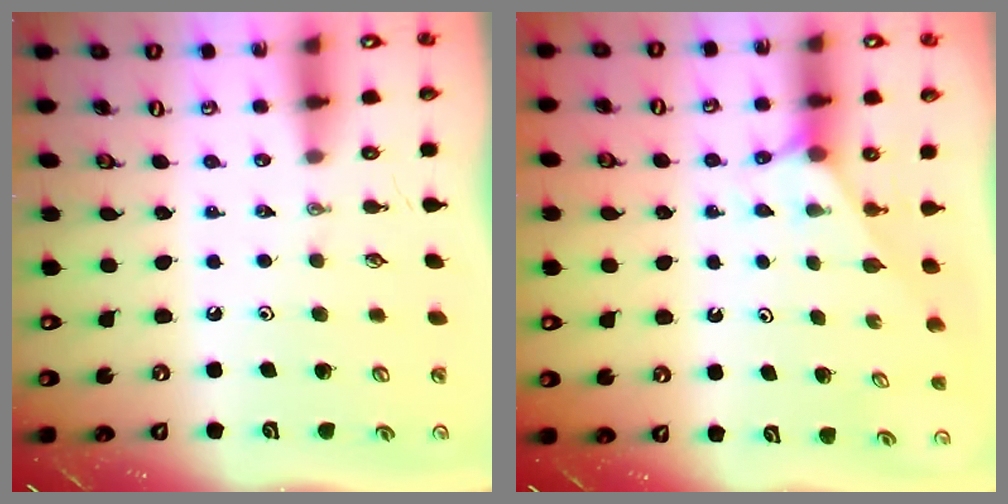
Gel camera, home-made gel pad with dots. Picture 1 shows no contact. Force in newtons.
{"total": 2.8, "press": 2.8, "slide": 0.3}